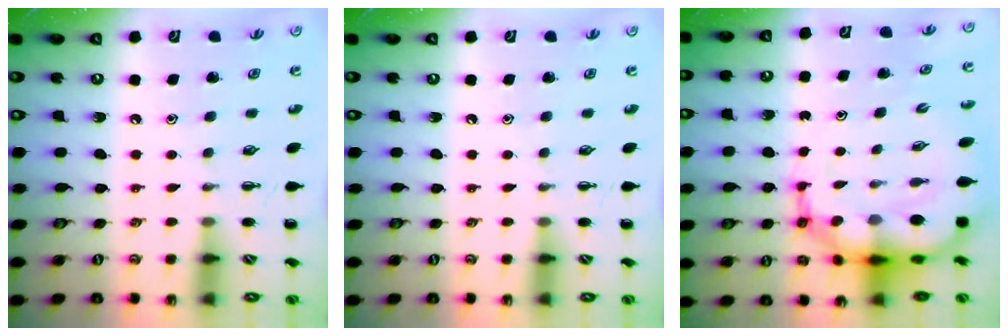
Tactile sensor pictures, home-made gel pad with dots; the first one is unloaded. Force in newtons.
{"total": 0.0}
{"total": 14.7, "press": 14.3, "slide": 3.6}